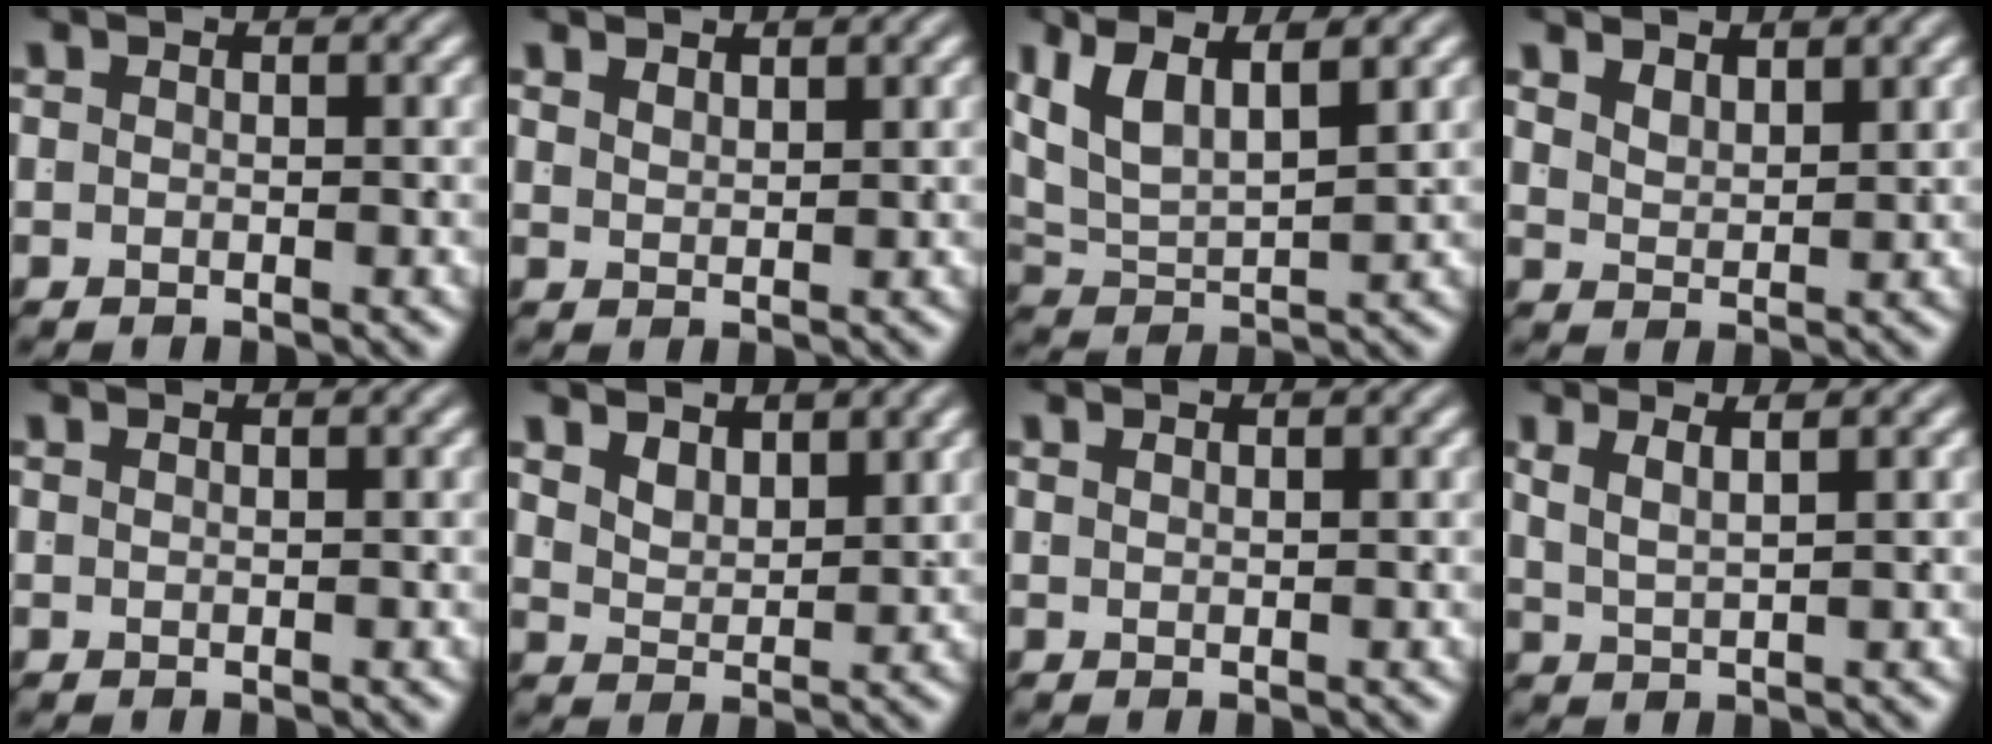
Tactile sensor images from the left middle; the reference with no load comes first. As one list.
[{"total": 1.8, "force": [1.5, -1.0, 0.0], "torque": [0.012, -0.006, 0.038]}, {"total": 7.2, "force": [2.1, 5.1, 4.7], "torque": [-0.108, -0.007, 0.036]}, {"total": 2.2, "force": [2.1, 0.0, 0.7], "torque": [-0.010, -0.011, 0.046]}, {"total": 1.0, "force": [0.3, -0.9, -0.1], "torque": [0.013, -0.001, 0.011]}, {"total": 2.9, "force": [2.3, 1.3, 1.3], "torque": [-0.026, -0.014, 0.044]}, {"total": 1.3, "force": [0.6, -1.1, -0.1], "torque": [0.017, 0.000, 0.017]}, {"total": 2.1, "force": [1.2, 0.1, 1.7], "torque": [-0.027, -0.003, 0.028]}]